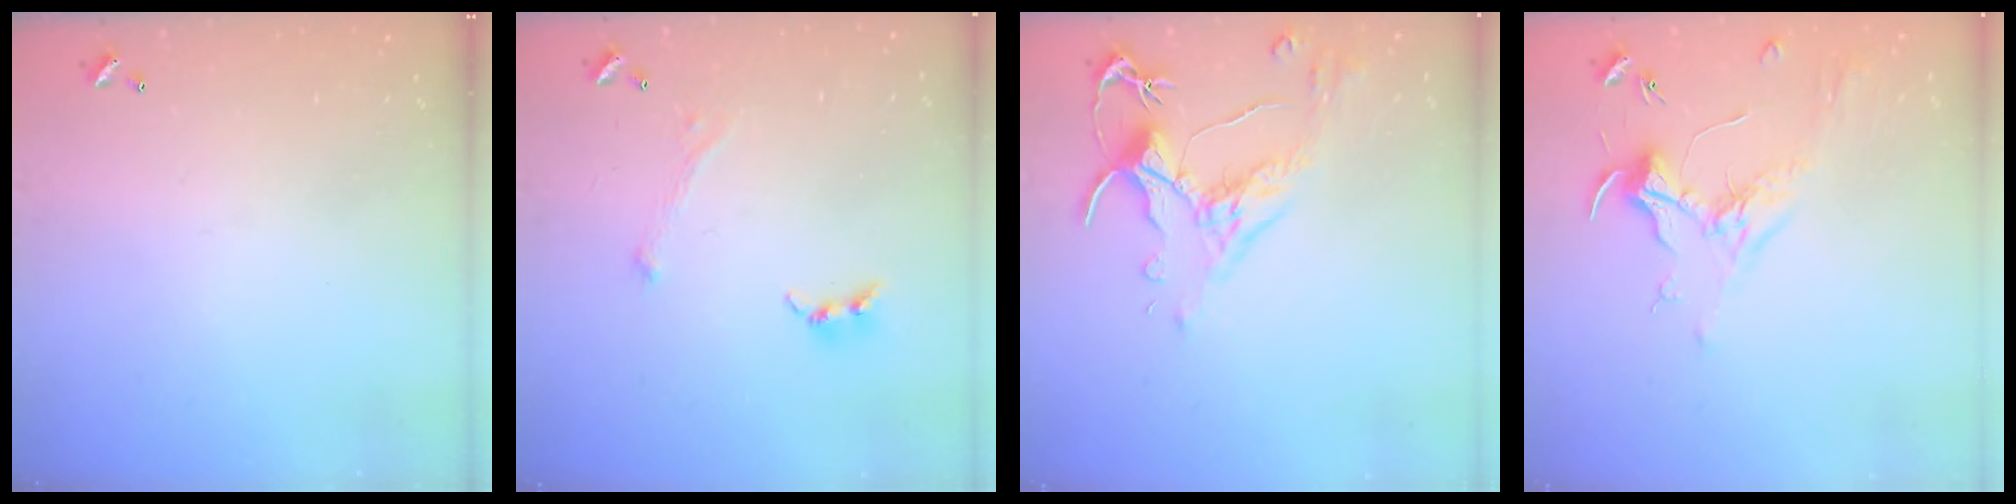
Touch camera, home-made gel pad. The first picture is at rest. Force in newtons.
{"total": 0.8, "press": 0.7, "slide": 0.4}
{"total": 2.5, "press": 2.1, "slide": 1.3}
{"total": 1.8, "press": 1.6, "slide": 0.9}